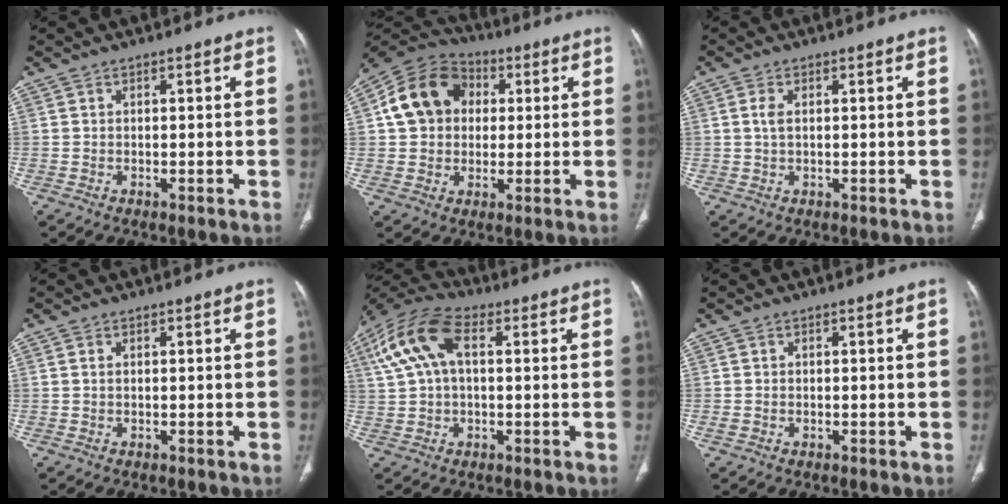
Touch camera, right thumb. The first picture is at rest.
{"total": 13.8, "force": [2.3, 11.4, 7.4], "torque": [-0.120, 0.018, 0.030]}
{"total": 2.2, "force": [0.5, 1.1, 1.8], "torque": [-0.046, 0.006, 0.012]}
{"total": 0.5, "force": [0.1, 0.3, 0.4], "torque": [-0.013, 0.007, 0.004]}
{"total": 12.5, "force": [3.1, 6.9, 10.0], "torque": [-0.216, 0.034, 0.054]}
{"total": 0.7, "force": [-0.2, 0.6, 0.4], "torque": [-0.012, -0.001, -0.002]}